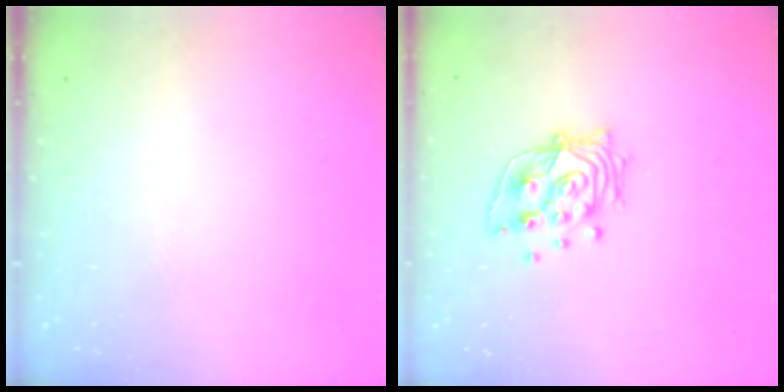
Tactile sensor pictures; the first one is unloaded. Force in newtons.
{"total": 13.7, "press": 13.4, "slide": 3.0}